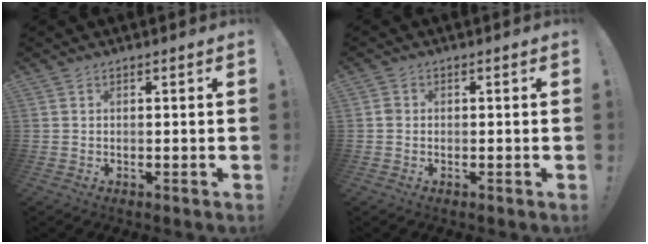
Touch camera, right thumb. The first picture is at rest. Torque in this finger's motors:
{"motor_torque": [0.20, 0.45, 0.20, -0.28, -0.04]}